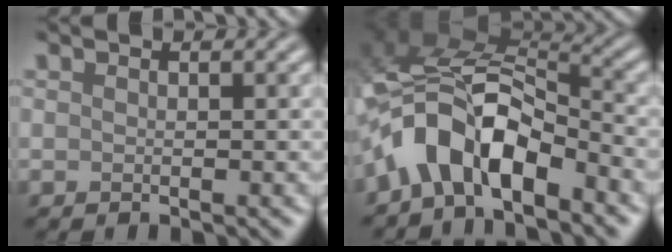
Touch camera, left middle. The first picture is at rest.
{"total": 8.2, "force": [-4.1, 4.0, 5.9], "torque": [-0.101, 0.013, -0.083]}